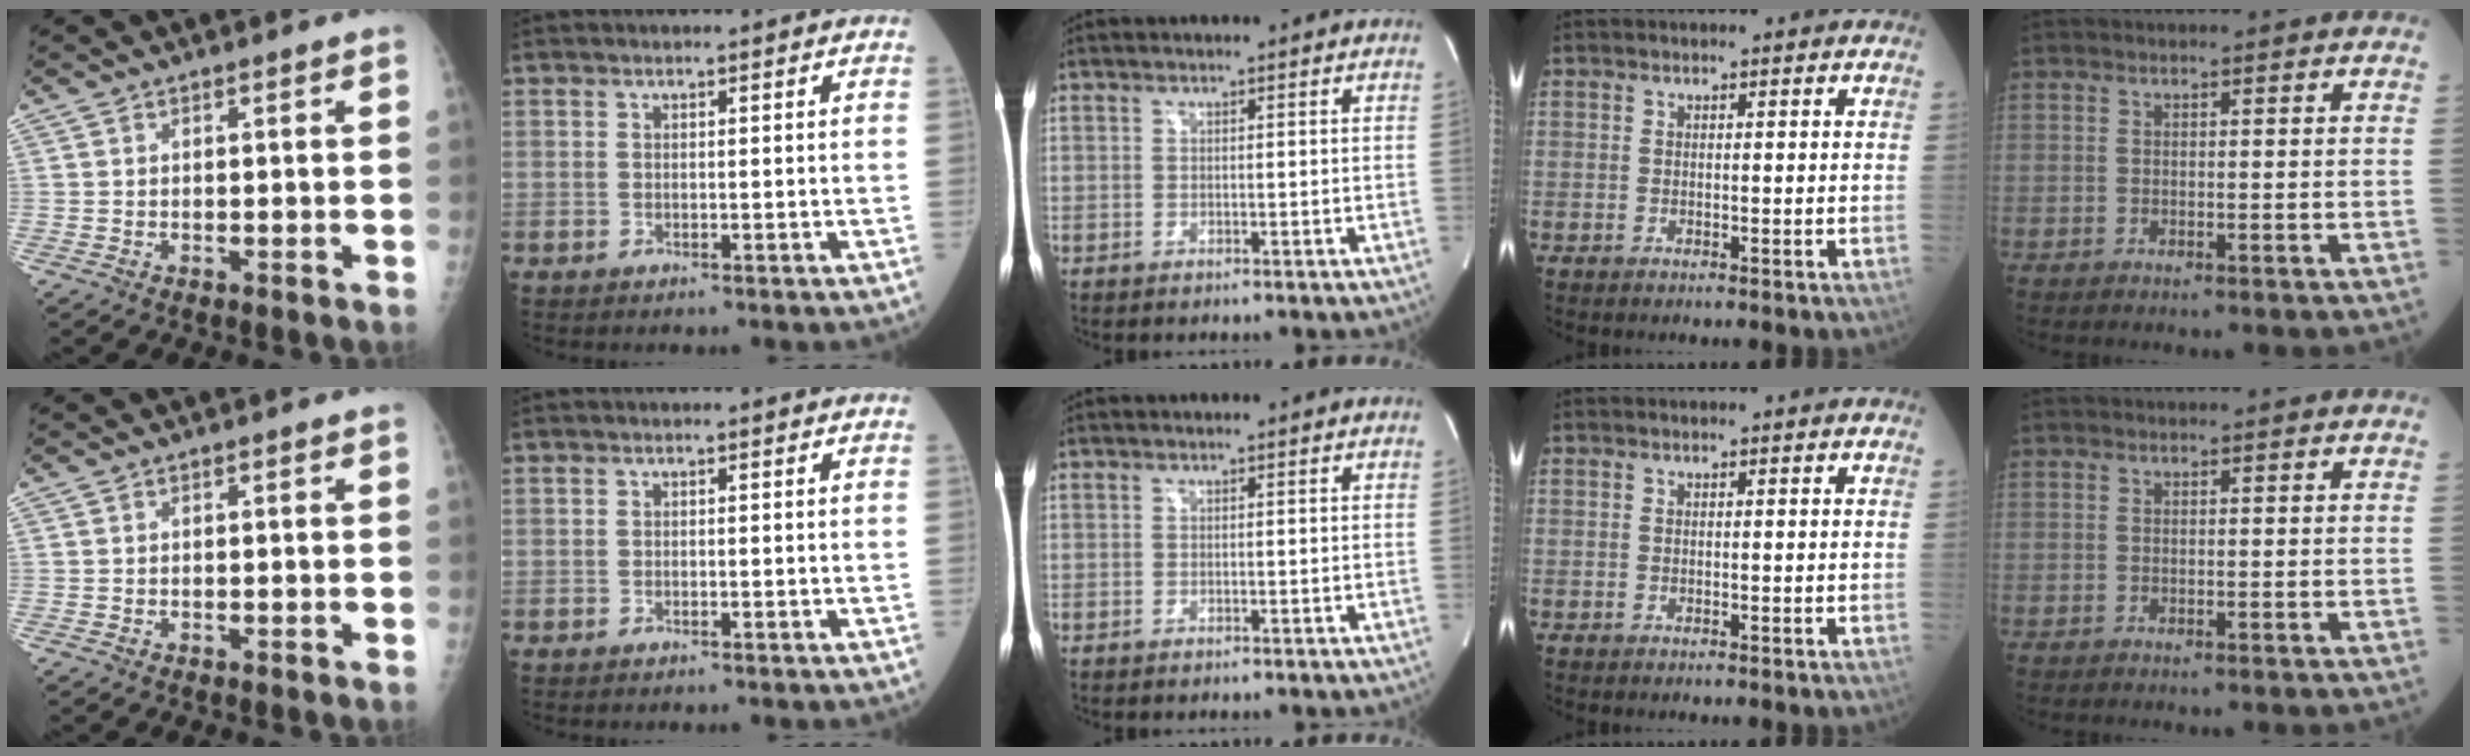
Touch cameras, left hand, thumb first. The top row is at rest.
{}